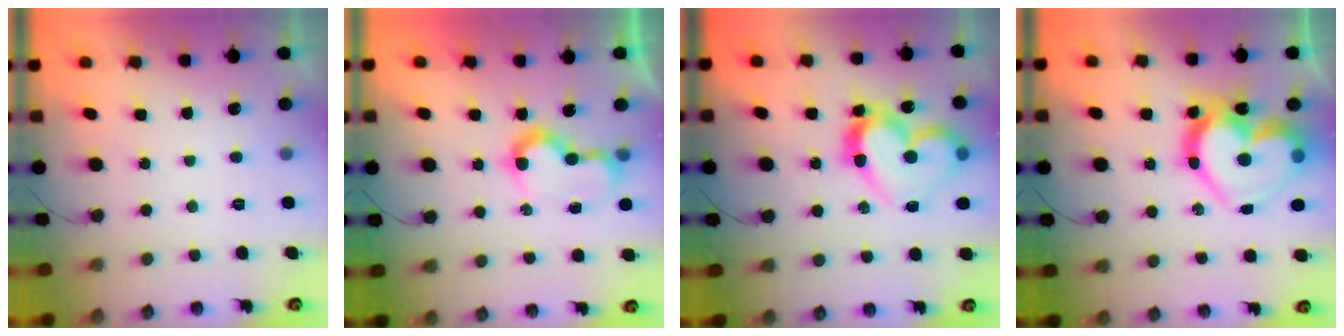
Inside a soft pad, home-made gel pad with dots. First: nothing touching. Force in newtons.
{"total": 7.6, "press": 7.6, "slide": 0.5}
{"total": 16.9, "press": 16.8, "slide": 2.3}
{"total": 21.7, "press": 21.6, "slide": 1.9}